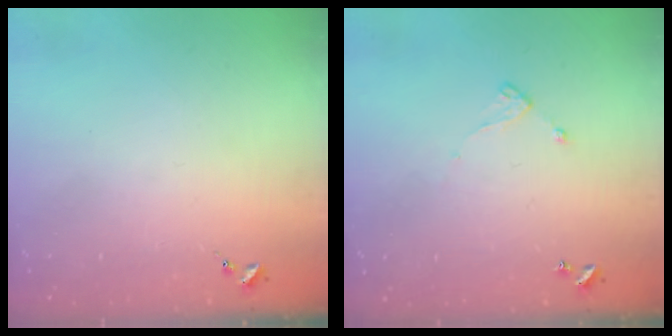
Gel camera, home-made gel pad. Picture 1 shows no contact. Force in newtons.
{"total": 5.8, "press": 5.8, "slide": 0.5}